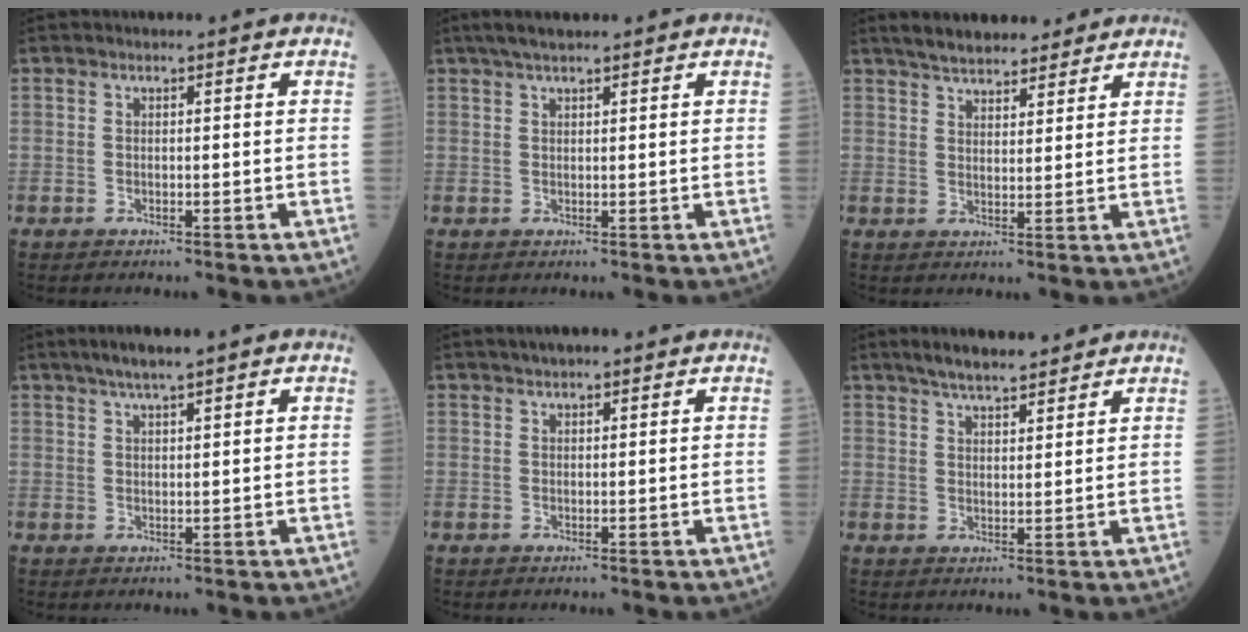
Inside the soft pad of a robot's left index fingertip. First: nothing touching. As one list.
[{"total": 3.5, "force": [2.8, 0.5, 2.0], "torque": [-0.040, 0.018, 0.052]}, {"total": 10.1, "force": [8.8, 3.0, 4.0], "torque": [-0.054, 0.020, 0.132]}, {"total": 4.8, "force": [3.3, 0.2, 3.6], "torque": [-0.067, 0.020, 0.056]}, {"total": 2.5, "force": [1.8, 0.7, 1.5], "torque": [-0.024, 0.015, 0.028]}, {"total": 7.8, "force": [6.6, 1.5, 3.8], "torque": [-0.061, 0.021, 0.110]}]